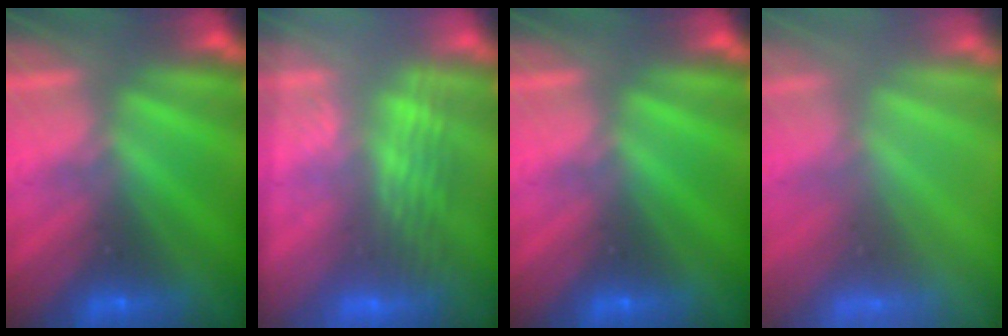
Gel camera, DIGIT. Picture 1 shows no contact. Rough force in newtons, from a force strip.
{"total": 2.8}
{"total": 0.0}
{"total": 7.5}